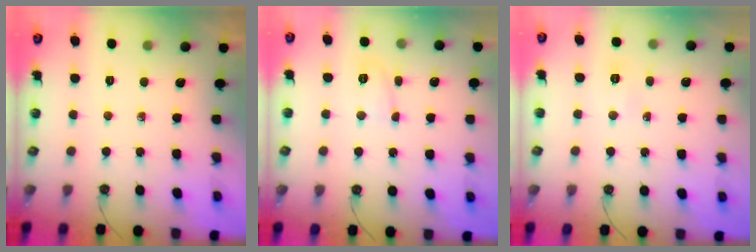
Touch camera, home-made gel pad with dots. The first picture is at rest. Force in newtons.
{"total": 5.2, "press": 5.2, "slide": 0.8}
{"total": 4.3, "press": 4.1, "slide": 1.0}